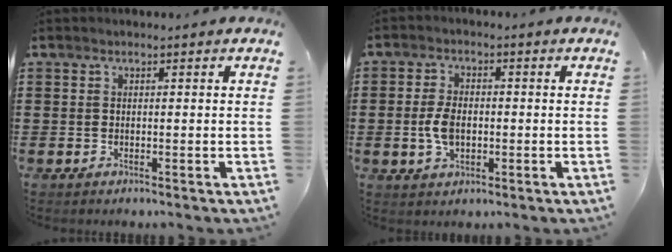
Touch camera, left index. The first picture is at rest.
{"total": 4.6, "force": [-0.5, 2.7, 3.7], "torque": [-0.091, -0.002, -0.015]}